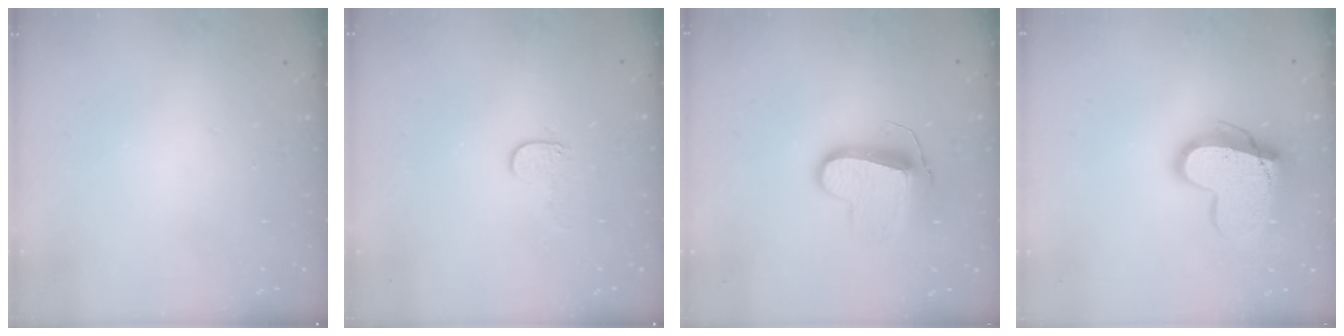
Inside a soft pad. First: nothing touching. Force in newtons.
{"total": 4.1, "press": 4.1, "slide": 0.4}
{"total": 10.7, "press": 10.7, "slide": 0.5}
{"total": 14.0, "press": 14.0, "slide": 0.6}